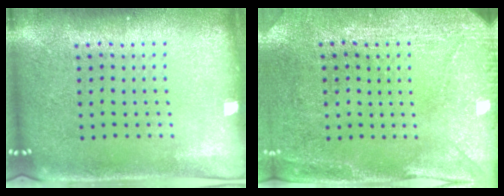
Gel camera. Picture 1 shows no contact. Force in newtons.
{"total": 3.0, "press": 2.6, "slide": 1.4}